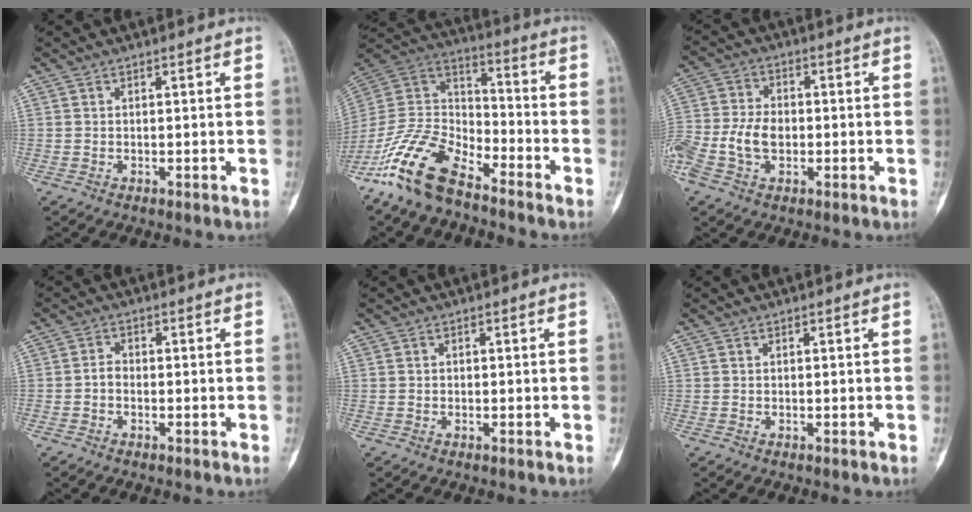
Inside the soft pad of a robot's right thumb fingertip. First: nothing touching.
{"total": 15.9, "force": [-11.4, 6.8, 8.6], "torque": [-0.159, 0.073, -0.226]}
{"total": 9.4, "force": [-2.2, 6.2, 6.6], "torque": [-0.145, 0.019, -0.046]}
{"total": 1.9, "force": [-0.7, 1.3, 1.2], "torque": [-0.015, 0.007, -0.018]}
{"total": 0.0}
{"total": 0.0}